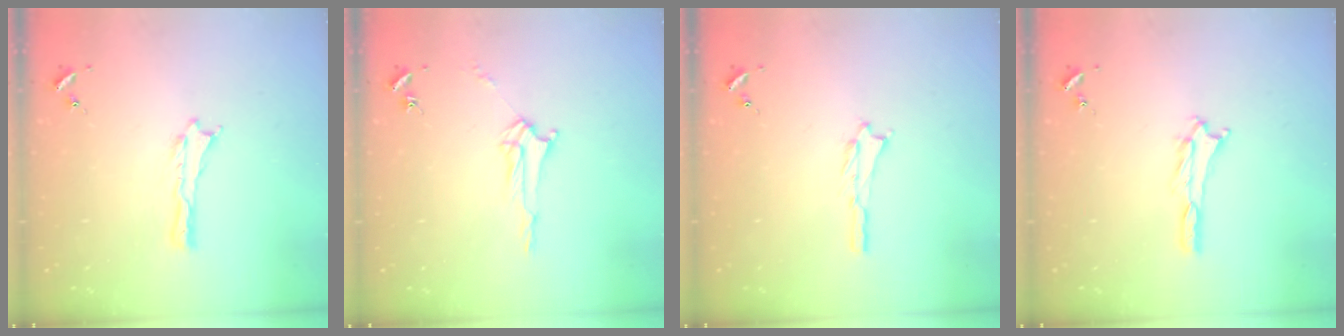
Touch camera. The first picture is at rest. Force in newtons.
{"total": 3.0, "press": 3.0, "slide": 0.3}
{"total": 0.8, "press": 0.8, "slide": 0.2}
{"total": 1.8, "press": 1.8, "slide": 0.1}